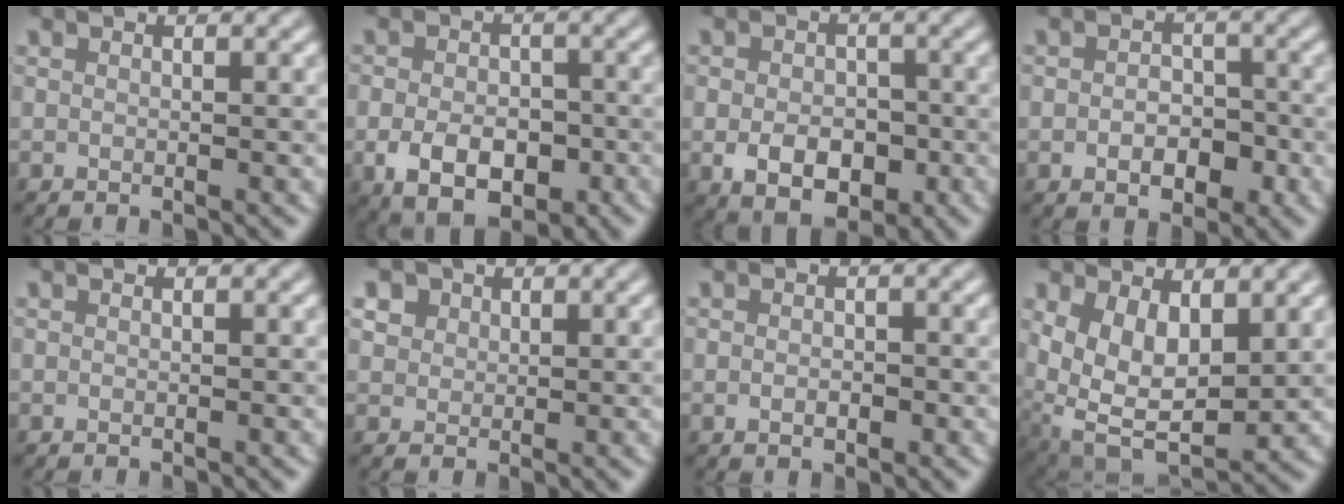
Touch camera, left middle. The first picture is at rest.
{"total": 5.9, "force": [-1.8, 4.0, 4.0], "torque": [-0.074, -0.013, -0.030]}
{"total": 5.1, "force": [-1.2, 3.6, 3.4], "torque": [-0.061, -0.012, -0.019]}
{"total": 3.2, "force": [-0.8, 2.1, 2.2], "torque": [-0.033, -0.002, -0.015]}
{"total": 0.0}
{"total": 3.1, "force": [1.7, 2.2, 1.2], "torque": [-0.037, 0.005, 0.033]}
{"total": 1.3, "force": [-0.3, 0.8, 0.9], "torque": [-0.016, 0.000, -0.005]}
{"total": 8.2, "force": [1.3, 5.0, 6.4], "torque": [-0.127, -0.022, 0.033]}